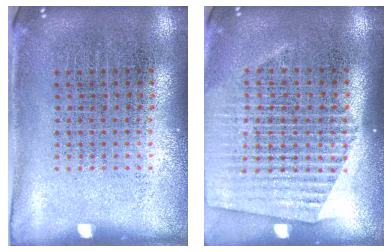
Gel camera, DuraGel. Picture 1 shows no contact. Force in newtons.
{"total": 1.6, "press": 1.6, "slide": 0.5}